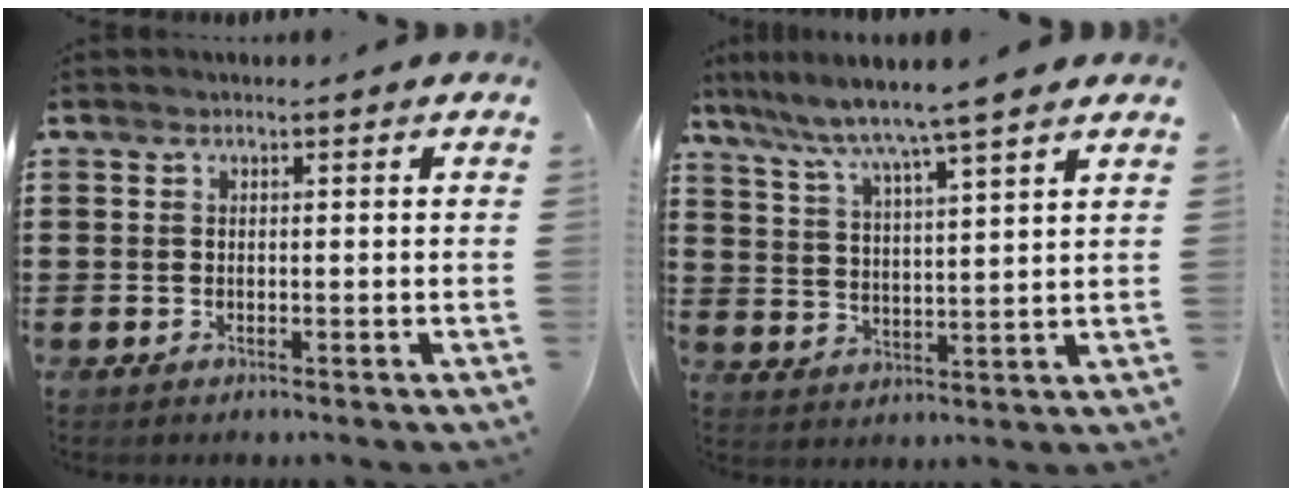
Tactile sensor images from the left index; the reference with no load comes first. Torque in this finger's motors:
{"motor_torque": [1.65, -0.49, 0.77, 0.21]}